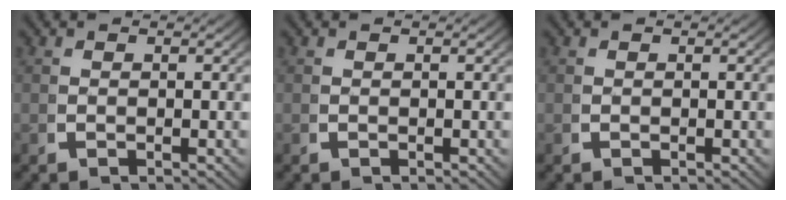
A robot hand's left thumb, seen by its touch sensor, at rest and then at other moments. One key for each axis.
{"total": 0.0}
{"total": 0.0}